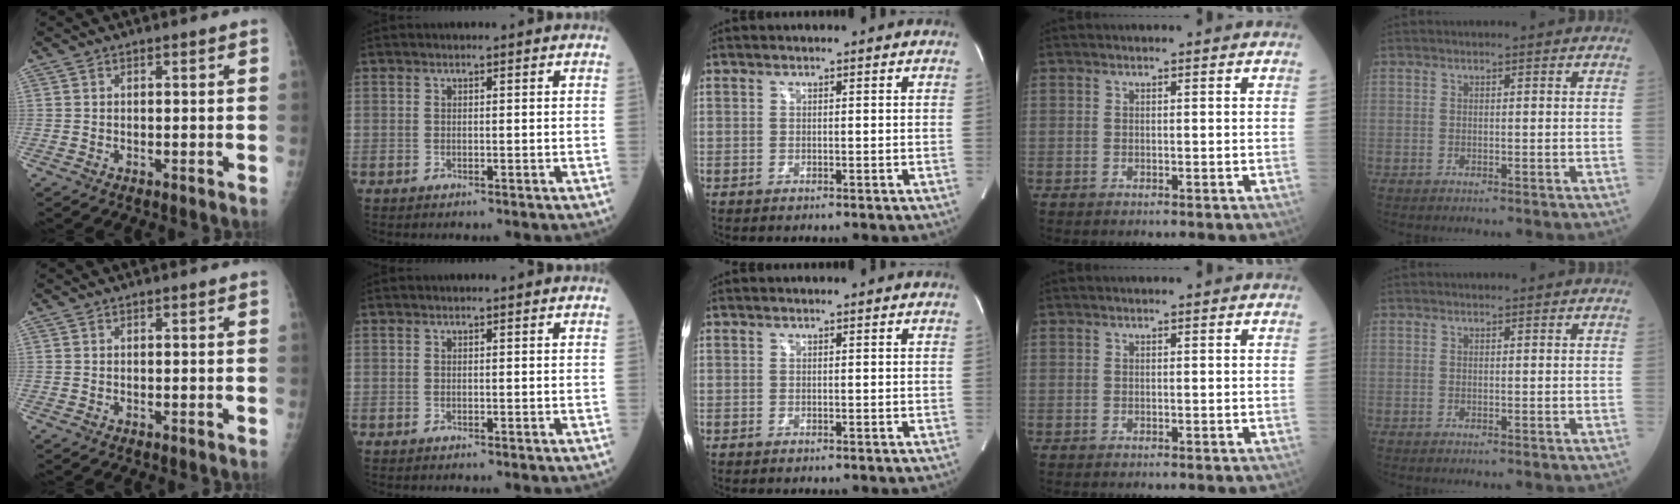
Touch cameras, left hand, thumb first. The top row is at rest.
{}